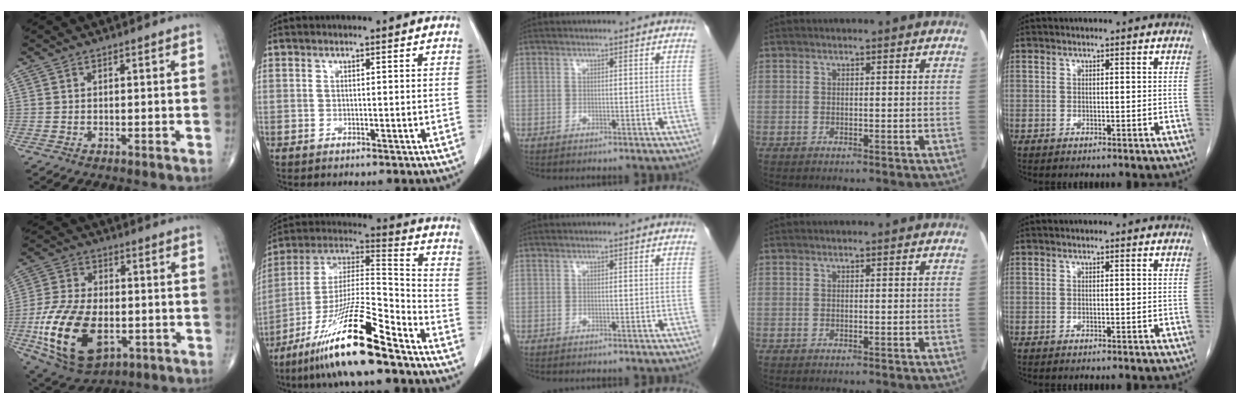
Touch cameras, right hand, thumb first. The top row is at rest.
{"thumb": {"total": 20.8, "force": [-5.3, 12.1, 16.0], "torque": [-0.302, 0.002, -0.079]}, "index": {"total": 18.9, "force": [-12.7, 1.3, 13.9], "torque": [-0.274, -0.020, -0.230]}}